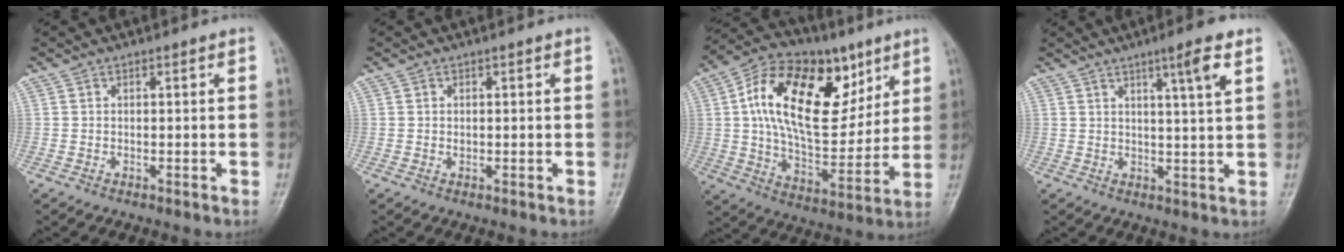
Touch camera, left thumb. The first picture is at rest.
{"total": 0.6, "force": [-0.1, 0.5, 0.3], "torque": [-0.002, 0.003, -0.002]}
{"total": 24.5, "force": [8.5, 13.6, 18.5], "torque": [-0.277, -0.015, 0.139]}
{"total": 6.2, "force": [3.2, 0.1, 5.3], "torque": [-0.081, -0.014, 0.048]}